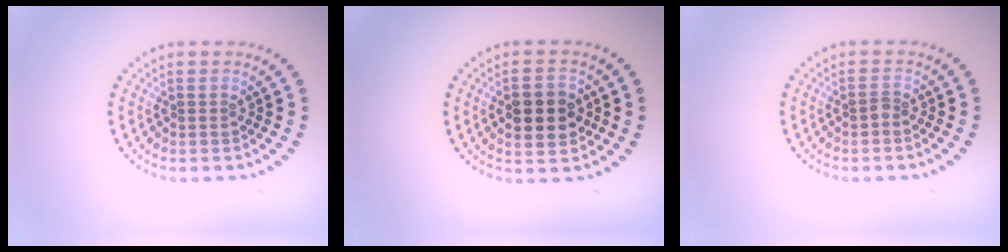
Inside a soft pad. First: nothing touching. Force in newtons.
{"total": 4.7, "press": 4.7, "slide": 0.3}
{"total": 0.7, "press": 0.5, "slide": 0.5}